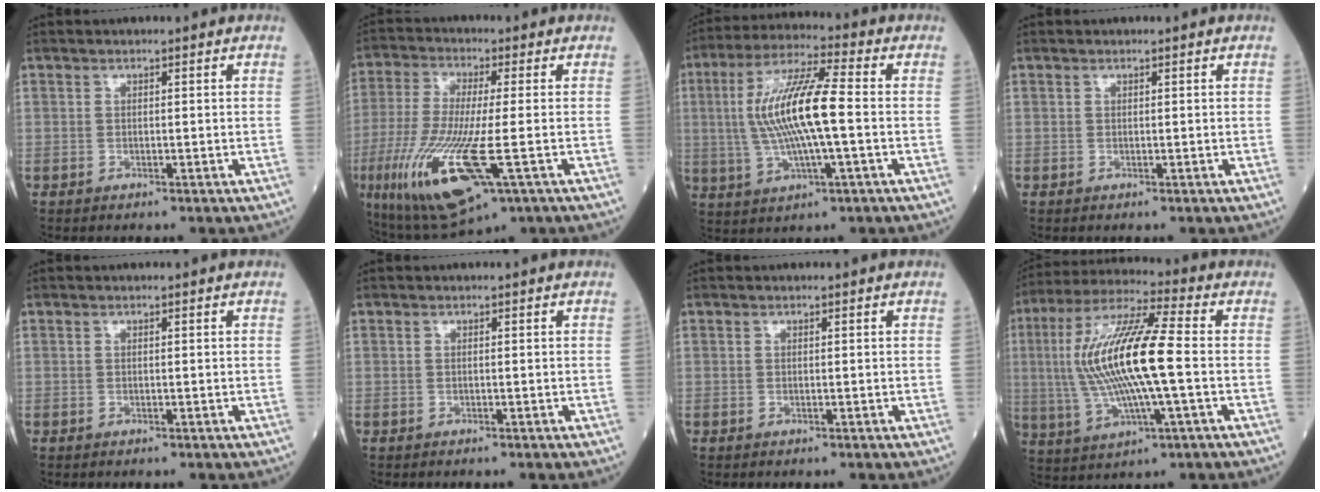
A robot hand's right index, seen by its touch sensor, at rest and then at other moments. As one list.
[{"total": 15.9, "force": [-5.1, 2.8, 14.8], "torque": [-0.317, -0.039, -0.085]}, {"total": 12.8, "force": [-0.1, 1.6, 12.8], "torque": [-0.257, 0.010, -0.003]}, {"total": 0.0}, {"total": 0.0}, {"total": 0.0}, {"total": 0.0}, {"total": 16.6, "force": [-0.2, 2.0, 16.5], "torque": [-0.341, 0.011, -0.008]}]